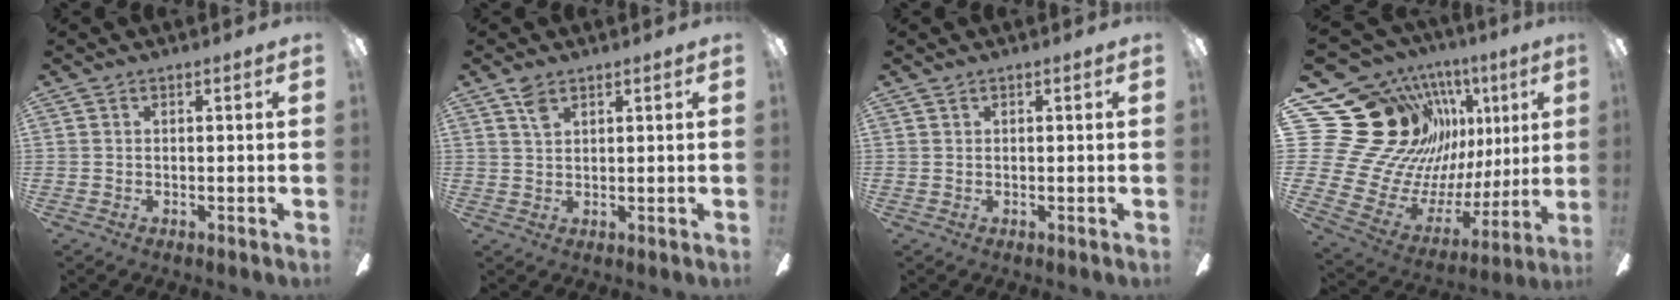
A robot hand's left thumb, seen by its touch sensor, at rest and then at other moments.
{"total": 2.9, "force": [2.0, 1.3, 1.6], "torque": [-0.030, -0.003, 0.035]}
{"total": 0.0}
{"total": 27.0, "force": [12.0, 19.7, 14.0], "torque": [-0.288, -0.106, 0.273]}